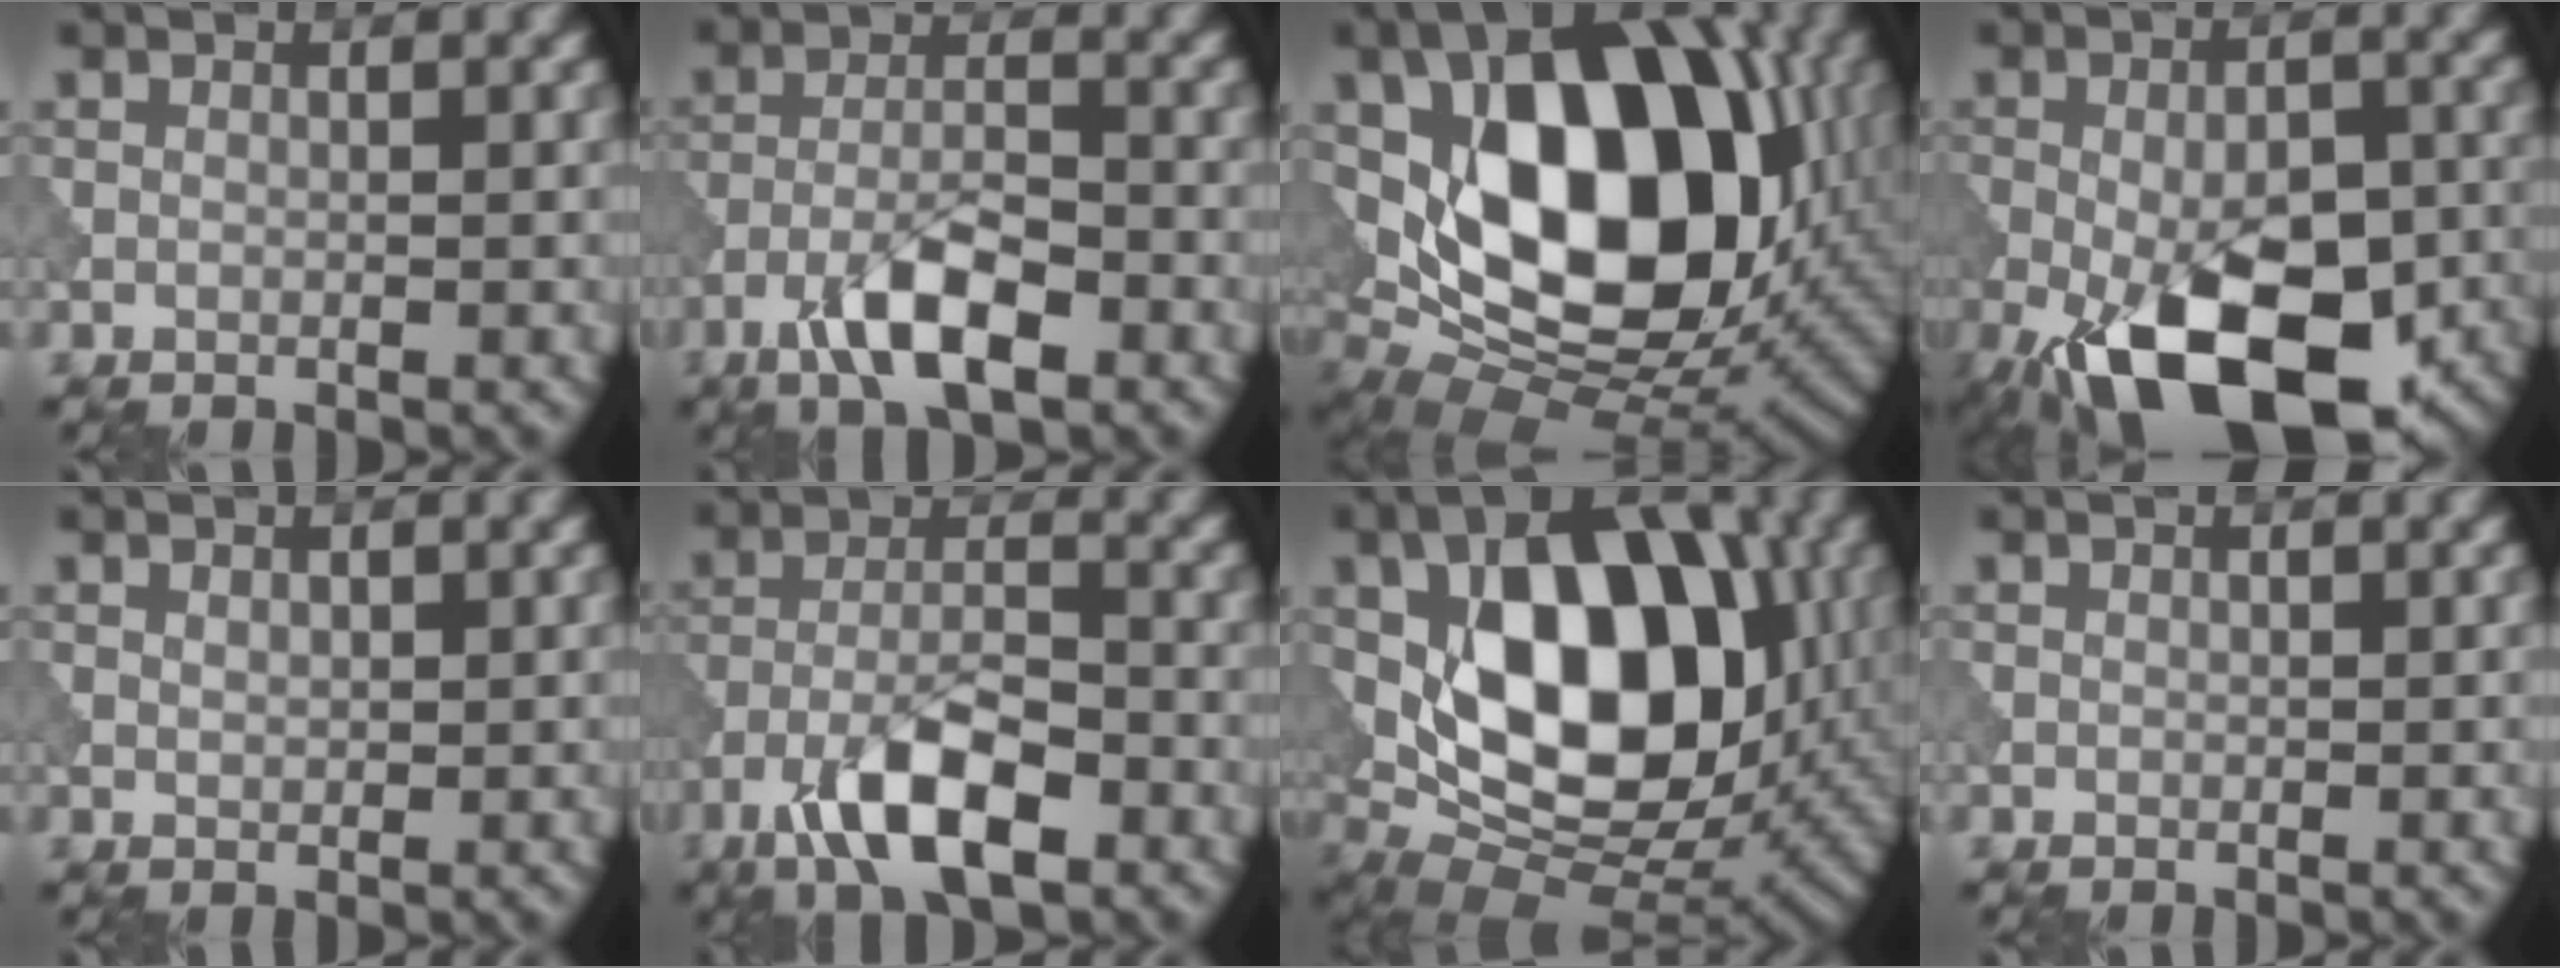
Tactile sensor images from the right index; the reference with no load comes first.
{"total": 6.3, "force": [-3.6, 2.0, 4.8], "torque": [-0.088, 0.004, -0.069]}
{"total": 17.5, "force": [2.2, 11.3, 13.3], "torque": [-0.198, -0.001, 0.035]}
{"total": 16.7, "force": [-7.6, 8.2, 12.4], "torque": [-0.203, -0.027, -0.120]}
{"total": 0.8, "force": [0.4, 0.5, 0.5], "torque": [-0.010, 0.000, 0.009]}
{"total": 7.9, "force": [-4.5, 2.8, 5.9], "torque": [-0.105, 0.007, -0.086]}
{"total": 15.0, "force": [1.6, 9.3, 11.7], "torque": [-0.176, 0.011, 0.020]}
{"total": 0.0}